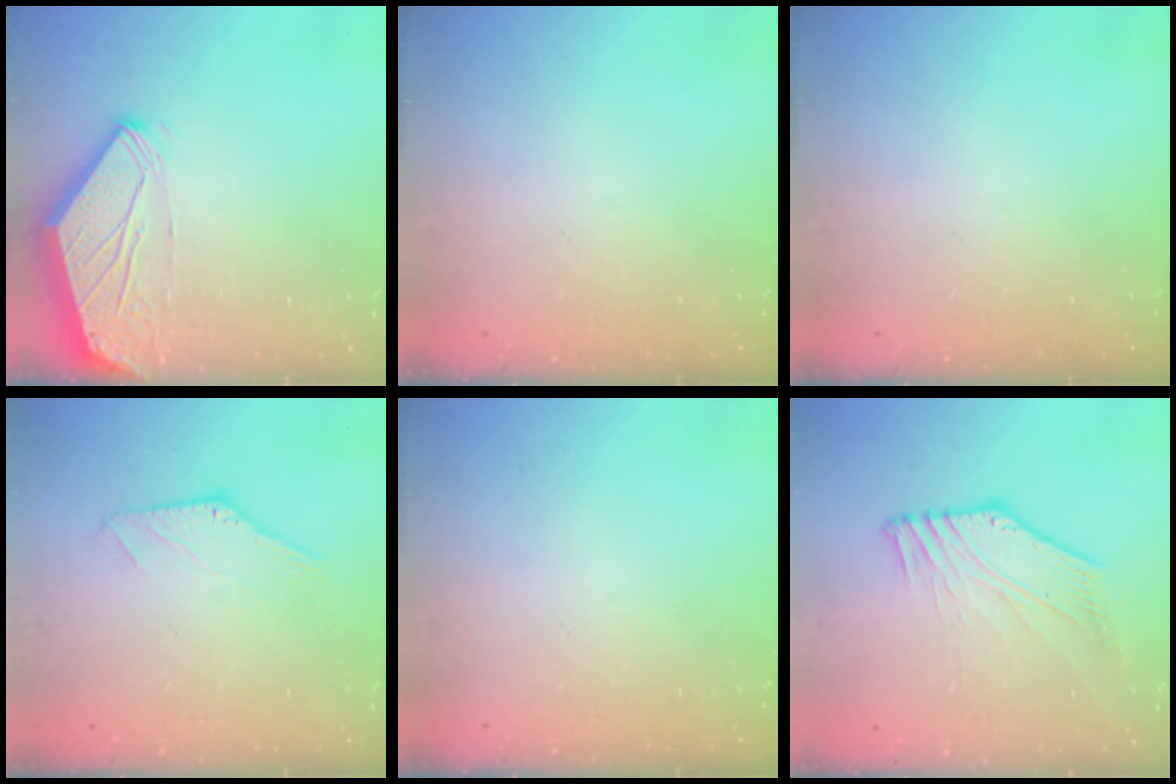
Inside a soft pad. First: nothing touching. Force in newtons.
{"total": 0.0}
{"total": 0.0}
{"total": 0.0}
{"total": 0.0}
{"total": 2.6, "press": 2.5, "slide": 0.9}